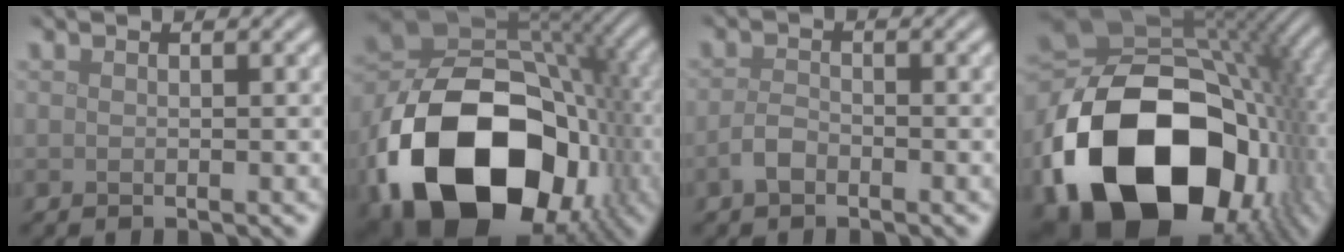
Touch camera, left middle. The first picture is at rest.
{"total": 19.2, "force": [-7.3, 12.9, 12.1], "torque": [-0.231, -0.039, -0.117]}
{"total": 1.8, "force": [-1.1, 0.9, 1.1], "torque": [-0.023, 0.003, -0.026]}
{"total": 20.8, "force": [-6.2, 14.5, 13.6], "torque": [-0.279, -0.059, -0.078]}